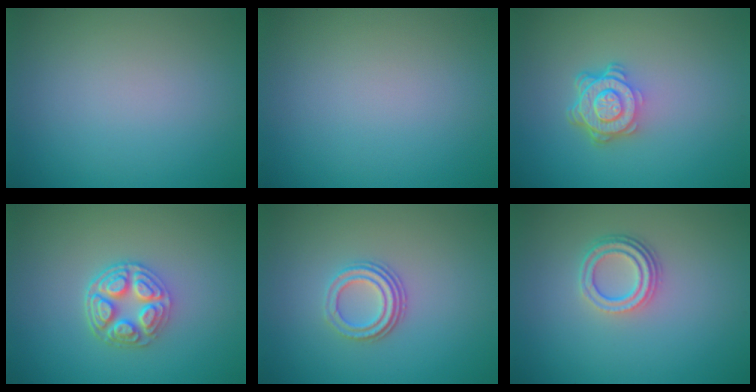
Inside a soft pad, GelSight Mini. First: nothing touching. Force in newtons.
{"total": 0.0}
{"total": 4.5, "press": 3.2, "slide": 3.1}
{"total": 4.5, "press": 3.6, "slide": 2.6}
{"total": 2.9, "press": 2.2, "slide": 1.9}
{"total": 3.3, "press": 2.4, "slide": 2.3}